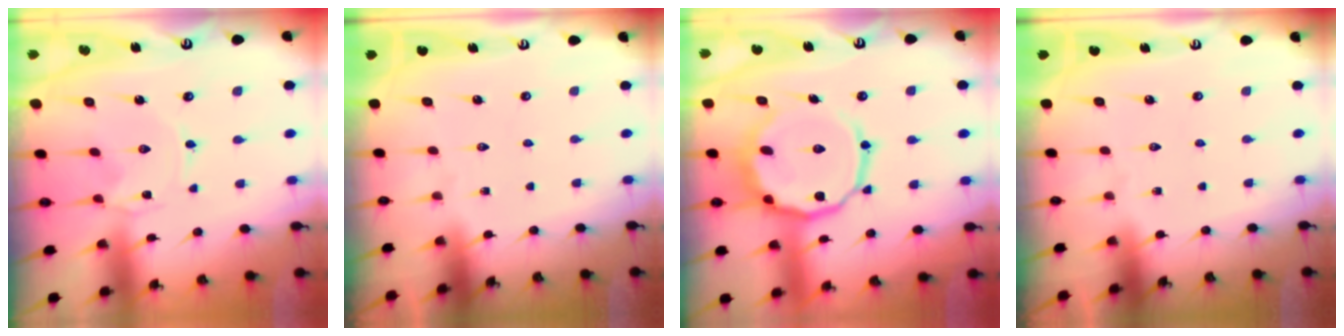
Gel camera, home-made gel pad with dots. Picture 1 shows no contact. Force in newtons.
{"total": 0.0}
{"total": 14.2, "press": 14.0, "slide": 1.8}
{"total": 0.0}